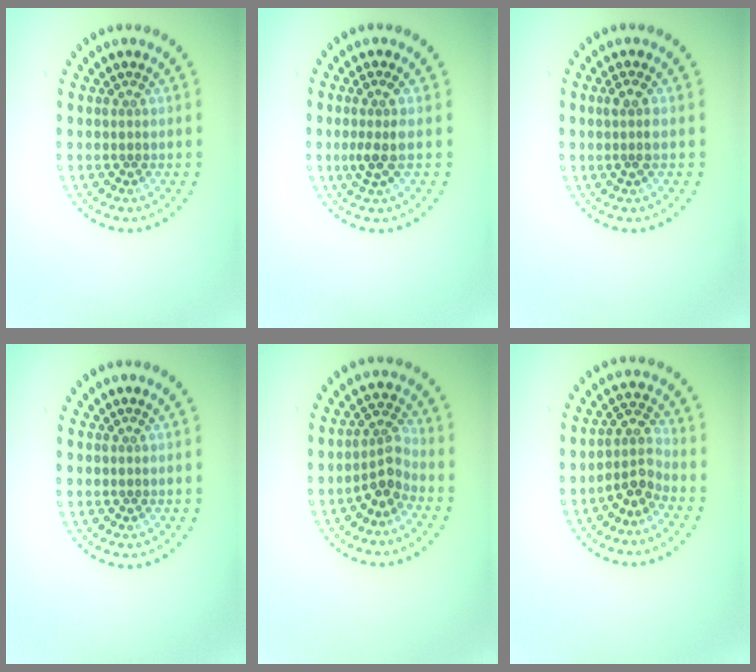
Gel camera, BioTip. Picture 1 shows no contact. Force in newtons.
{"total": 2.2, "press": 1.7, "slide": 1.4}
{"total": 1.6, "press": 1.3, "slide": 0.9}
{"total": 0.0}
{"total": 2.7, "press": 2.0, "slide": 1.8}
{"total": 2.8, "press": 2.1, "slide": 1.8}